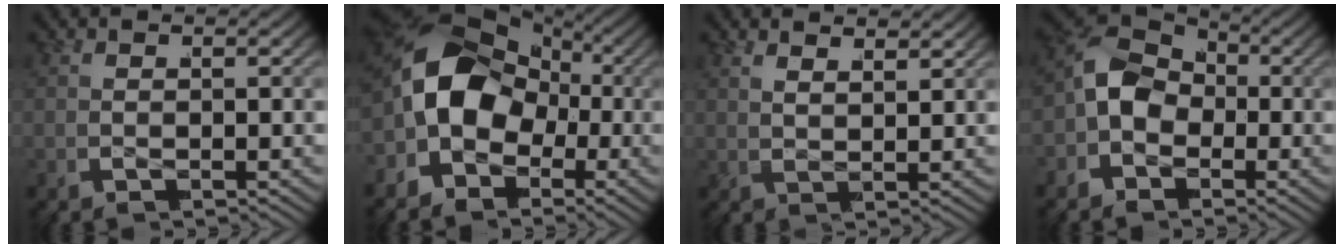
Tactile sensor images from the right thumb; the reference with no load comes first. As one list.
[{"total": 13.6, "force": [-1.5, 10.4, 8.7], "torque": [-0.173, -0.033, -0.019]}, {"total": 1.7, "force": [1.5, -0.2, 0.7], "torque": [-0.003, 0.003, 0.026]}, {"total": 9.3, "force": [0.0, 7.2, 5.9], "torque": [-0.116, -0.002, -0.014]}]